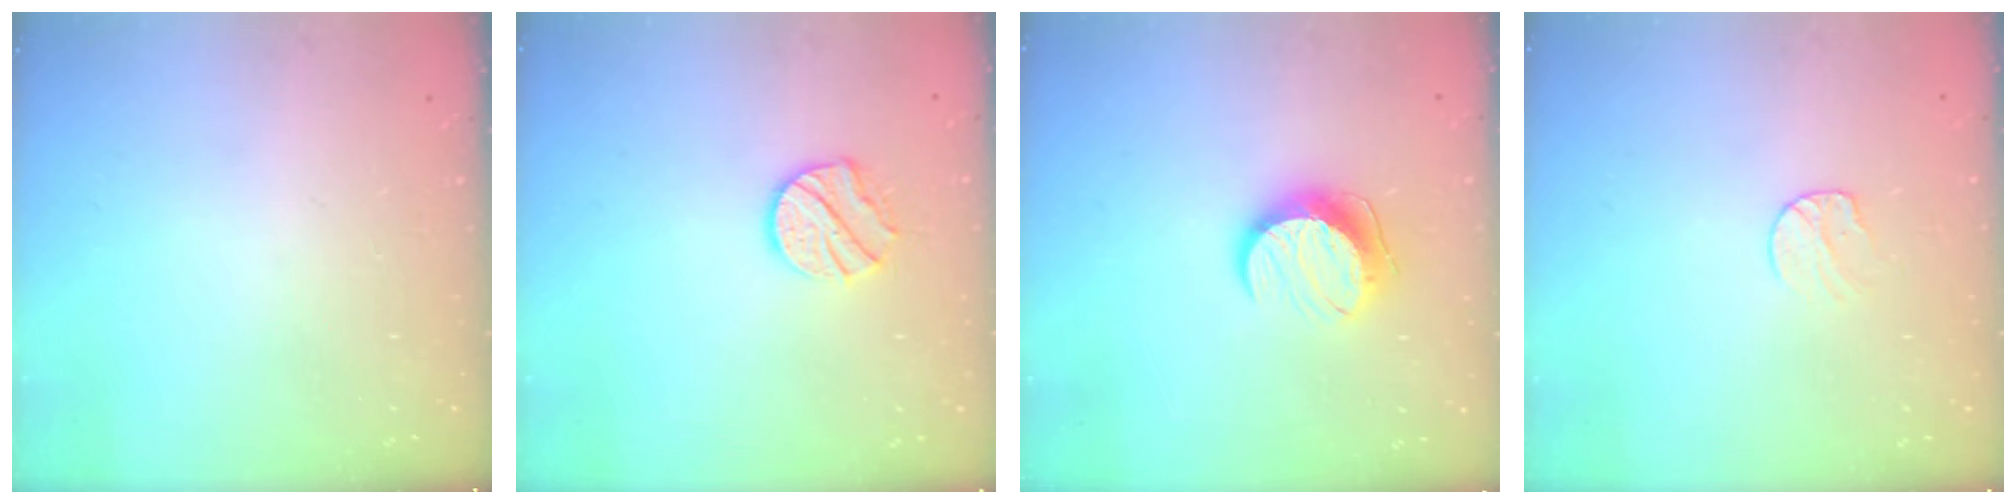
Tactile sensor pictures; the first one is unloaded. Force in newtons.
{"total": 8.9, "press": 8.9, "slide": 0.4}
{"total": 10.5, "press": 10.5, "slide": 0.0}
{"total": 6.4, "press": 6.4, "slide": 0.6}